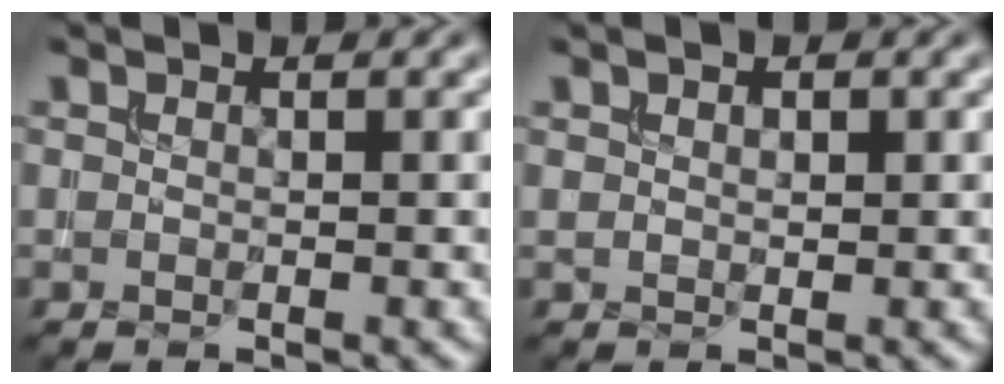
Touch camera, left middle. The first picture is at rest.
{"total": 0.8, "force": [0.5, 0.3, 0.6], "torque": [-0.011, 0.002, 0.009]}